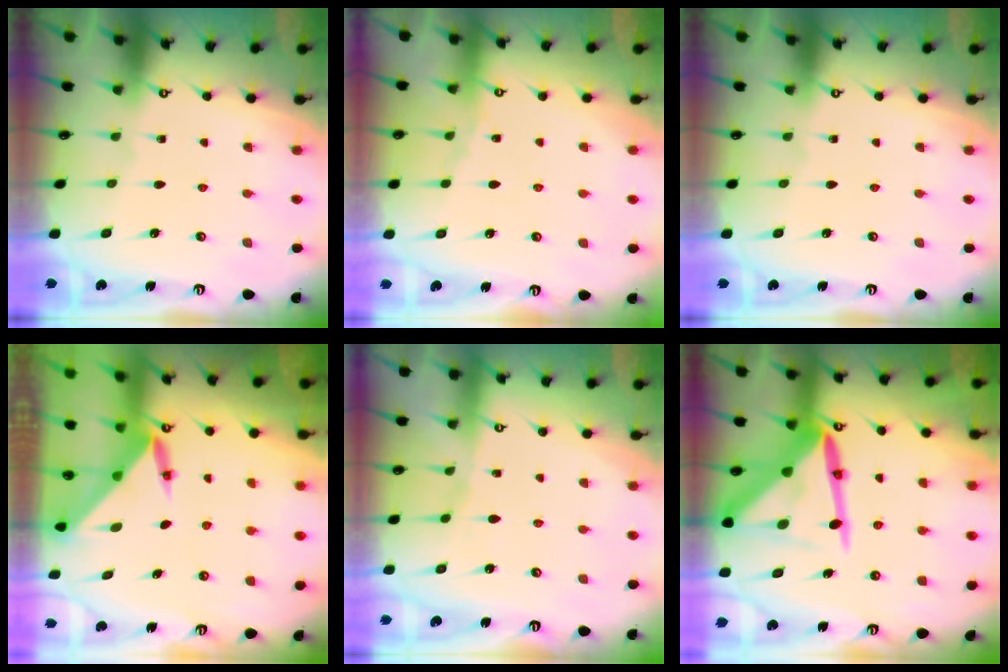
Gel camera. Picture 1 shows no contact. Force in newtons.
{"total": 1.8, "press": 1.8, "slide": 0.4}
{"total": 0.0}
{"total": 3.7, "press": 3.7, "slide": 0.3}
{"total": 2.8, "press": 2.8, "slide": 0.4}
{"total": 17.2, "press": 17.1, "slide": 1.6}